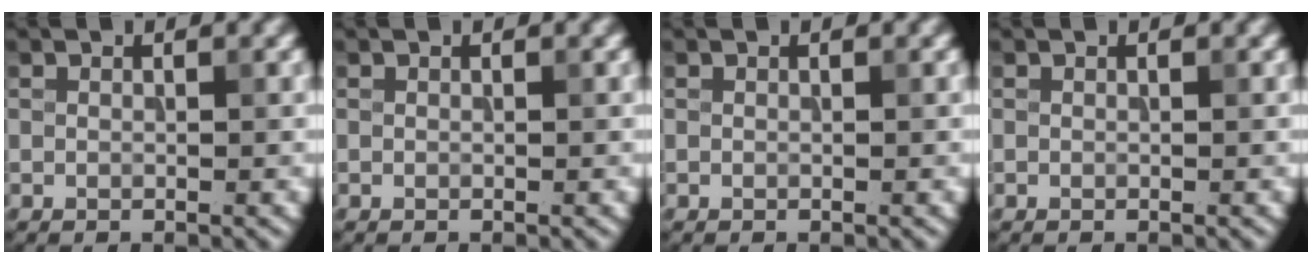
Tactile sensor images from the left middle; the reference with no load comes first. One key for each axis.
{"total": 0.0}
{"total": 0.0}
{"total": 0.0}